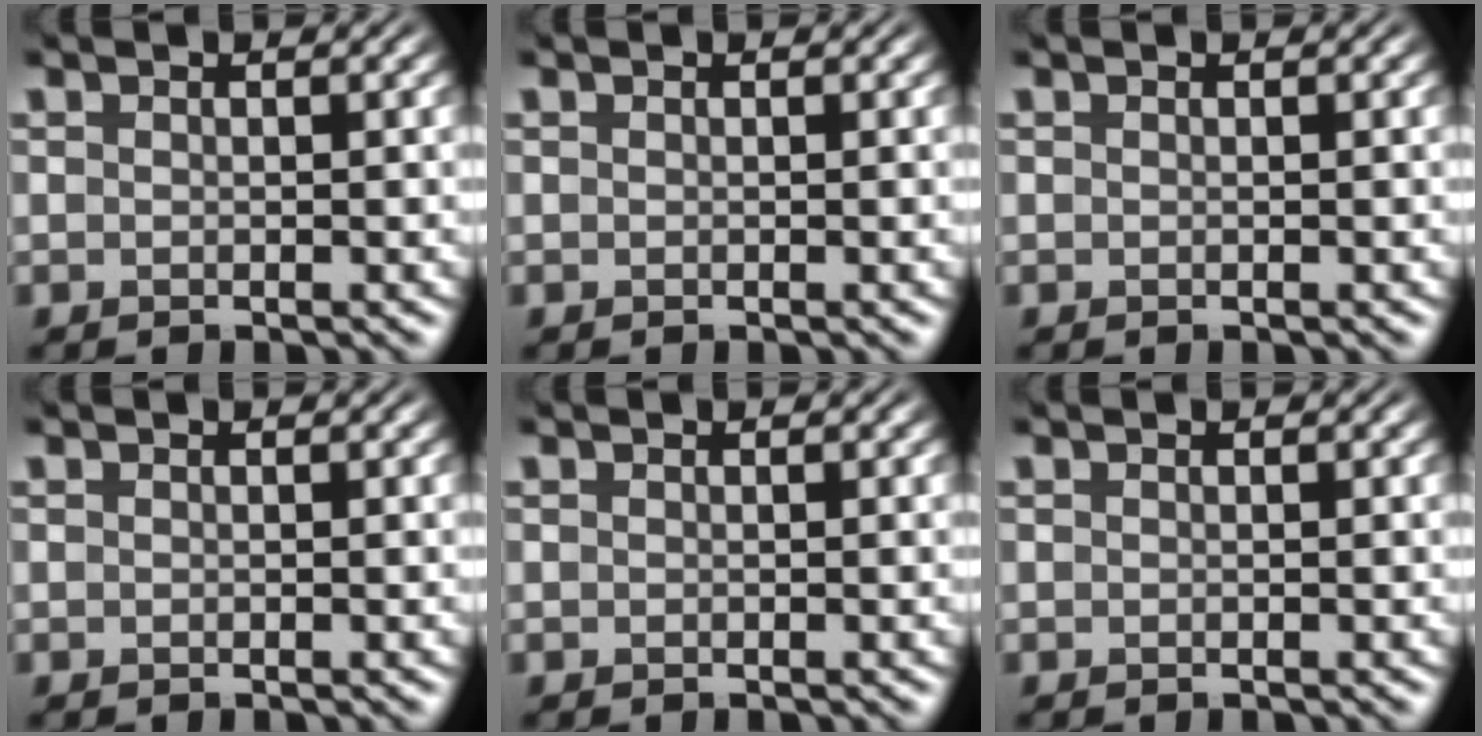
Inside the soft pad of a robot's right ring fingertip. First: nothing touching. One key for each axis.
{"total": 0.0}
{"total": 0.0}
{"total": 0.0}
{"total": 0.0}
{"total": 0.0}